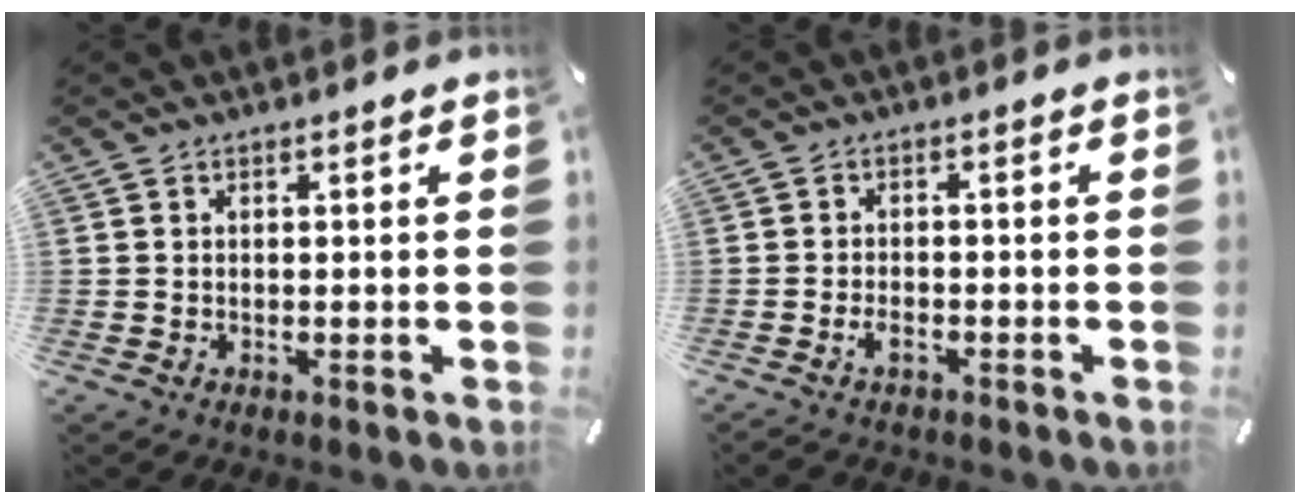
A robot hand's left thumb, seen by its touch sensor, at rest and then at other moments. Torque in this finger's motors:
{"motor_torque": [-0.81, 1.14, 0.55, 0.53, 0.14]}